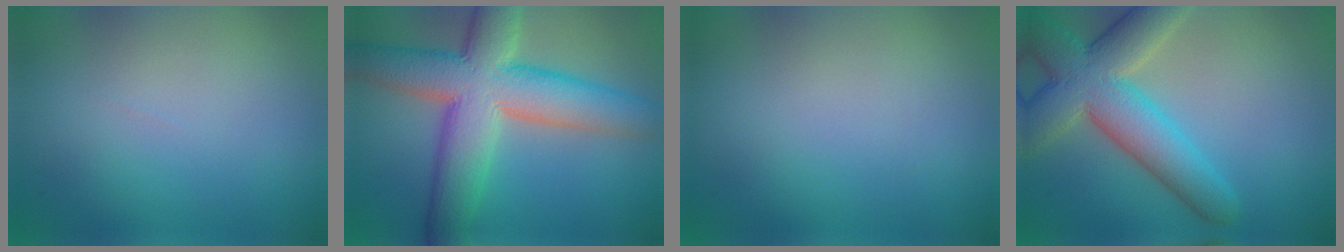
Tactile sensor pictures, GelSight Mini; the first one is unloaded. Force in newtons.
{"total": 11.1, "press": 11.0, "slide": 0.7}
{"total": 0.0}
{"total": 9.0, "press": 9.0, "slide": 0.4}